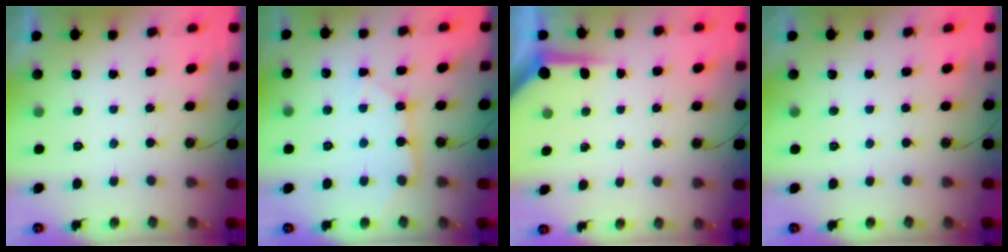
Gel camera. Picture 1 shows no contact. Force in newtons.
{"total": 7.8, "press": 7.7, "slide": 0.9}
{"total": 4.8, "press": 4.8, "slide": 0.4}
{"total": 0.0}